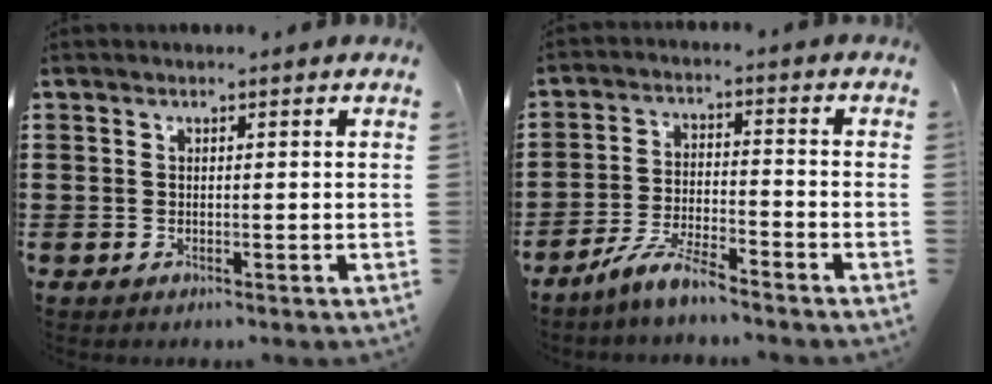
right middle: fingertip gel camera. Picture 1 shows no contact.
{"total": 6.0, "force": [-5.3, 0.4, 2.8], "torque": [-0.073, -0.009, -0.106]}